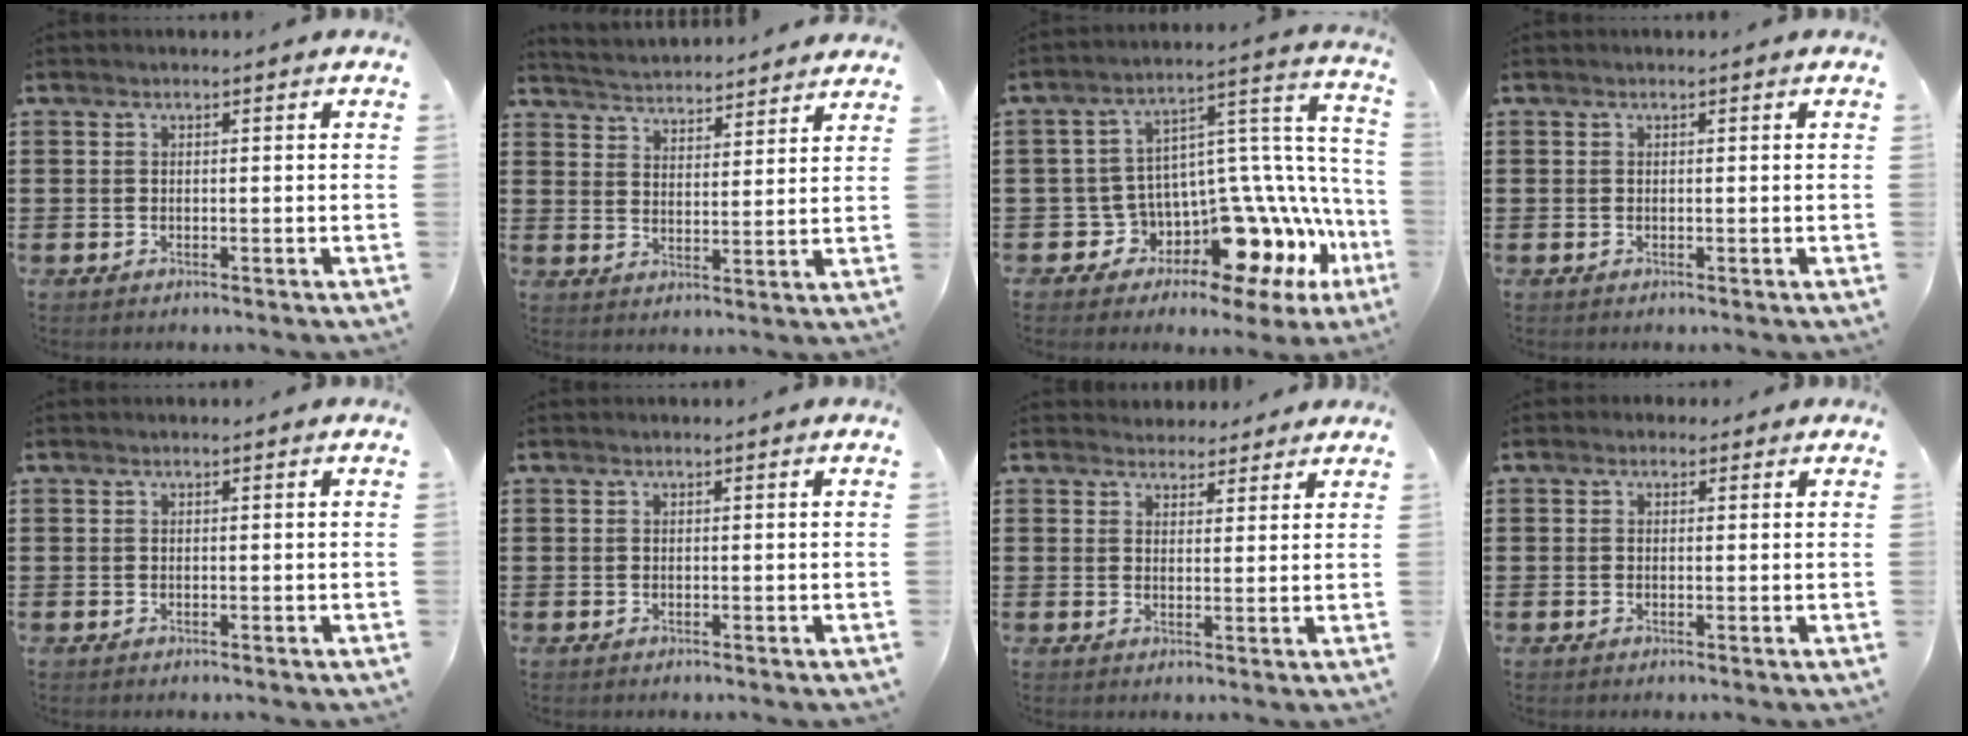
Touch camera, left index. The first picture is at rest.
{"total": 3.7, "force": [3.6, -0.2, -0.5], "torque": [-0.011, -0.028, 0.060]}
{"total": 8.0, "force": [-3.8, 4.1, 5.7], "torque": [-0.104, -0.038, -0.073]}
{"total": 0.0}
{"total": 0.0}
{"total": 0.0}
{"total": 3.1, "force": [2.8, 1.4, 0.0], "torque": [-0.010, 0.000, 0.054]}
{"total": 0.9, "force": [0.1, 0.8, 0.3], "torque": [-0.009, 0.006, 0.002]}